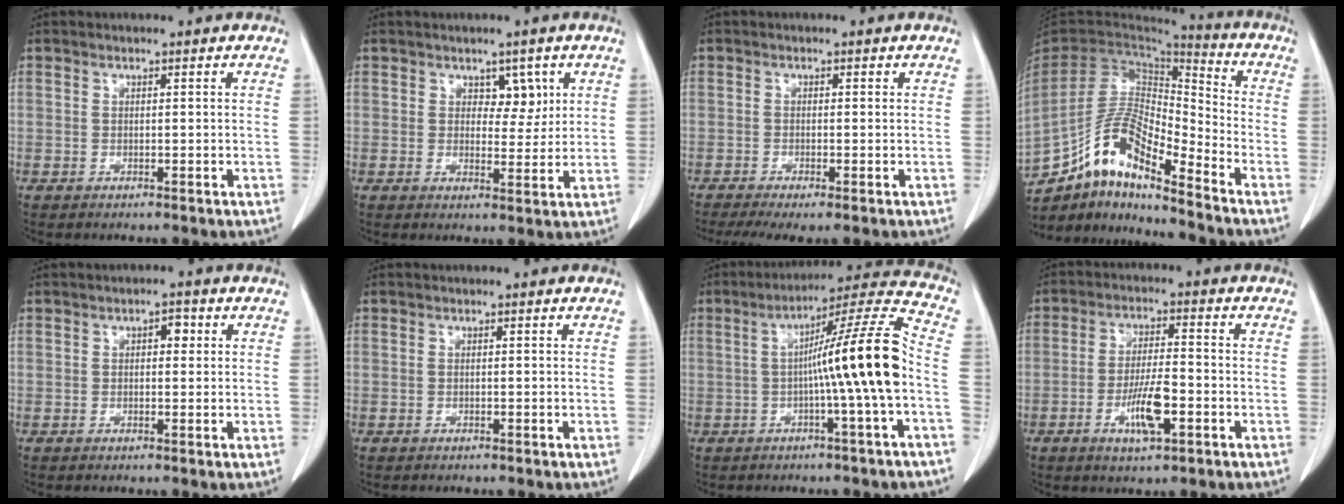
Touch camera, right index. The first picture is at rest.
{"total": 3.6, "force": [1.6, 2.2, 2.3], "torque": [-0.022, 0.002, 0.025]}
{"total": 5.2, "force": [-3.4, 0.9, 3.8], "torque": [-0.067, -0.010, -0.055]}
{"total": 14.6, "force": [-10.8, 2.9, 9.4], "torque": [-0.182, 0.019, -0.200]}
{"total": 1.9, "force": [0.5, 1.1, 1.5], "torque": [-0.020, 0.010, 0.006]}
{"total": 0.0}
{"total": 13.8, "force": [-1.7, -1.4, 13.6], "torque": [-0.206, 0.023, -0.033]}
{"total": 7.2, "force": [-2.7, 1.4, 6.5], "torque": [-0.122, -0.002, -0.043]}